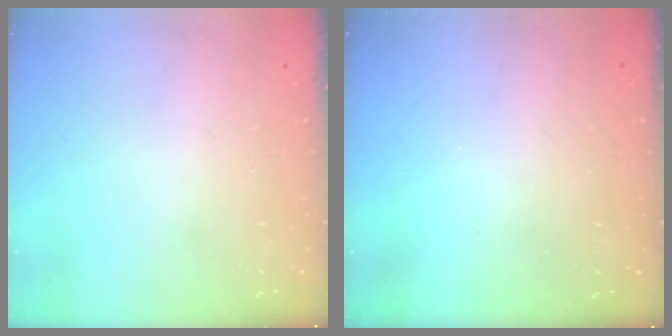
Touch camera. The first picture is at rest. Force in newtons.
{"total": 3.0, "press": 3.0, "slide": 0.3}